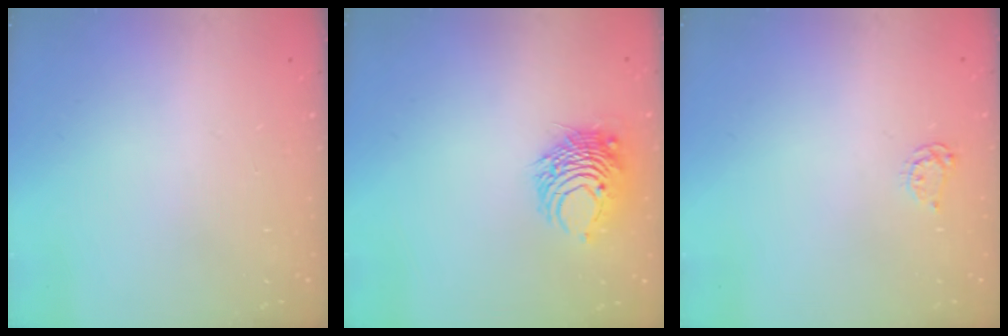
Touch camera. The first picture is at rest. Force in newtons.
{"total": 8.2, "press": 8.2, "slide": 0.3}
{"total": 3.8, "press": 3.8, "slide": 0.4}